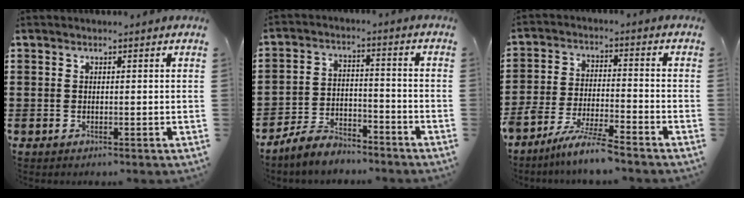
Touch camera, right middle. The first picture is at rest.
{"total": 5.5, "force": [-5.2, 1.3, 1.5], "torque": [-0.039, 0.005, -0.104]}
{"total": 7.2, "force": [-6.6, -0.3, 2.7], "torque": [-0.064, -0.010, -0.132]}